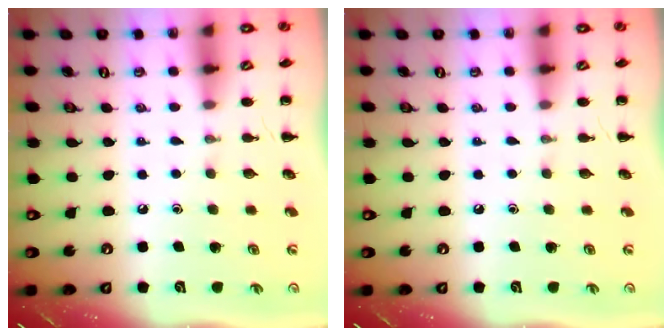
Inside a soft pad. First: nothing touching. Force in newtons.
{"total": 0.0}